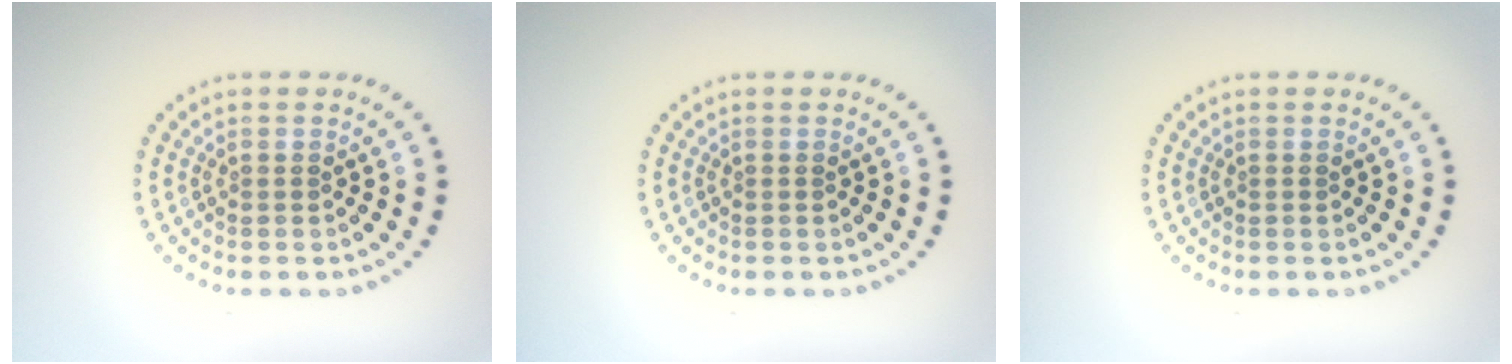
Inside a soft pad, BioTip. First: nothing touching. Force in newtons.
{"total": 0.0}
{"total": 0.0}